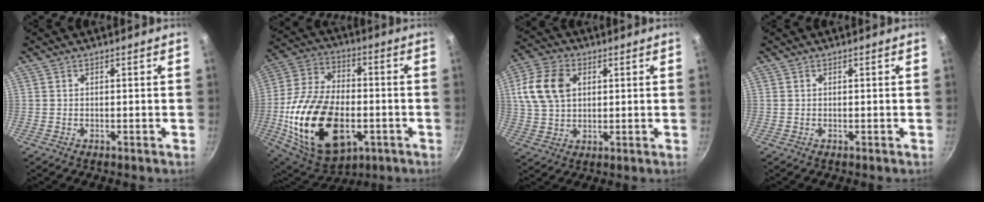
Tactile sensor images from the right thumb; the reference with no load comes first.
{"total": 25.8, "force": [-5.9, 15.3, 19.9], "torque": [-0.366, 0.018, -0.089]}
{"total": 11.5, "force": [2.9, 8.0, 7.8], "torque": [-0.141, 0.006, 0.050]}
{"total": 0.0}